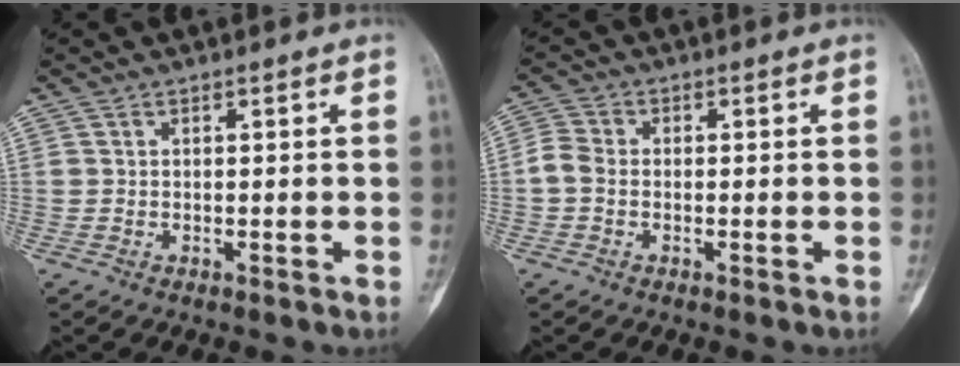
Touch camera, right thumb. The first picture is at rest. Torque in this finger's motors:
{"motor_torque": [0.45, -0.73, -0.32, -0.58, 0.01]}